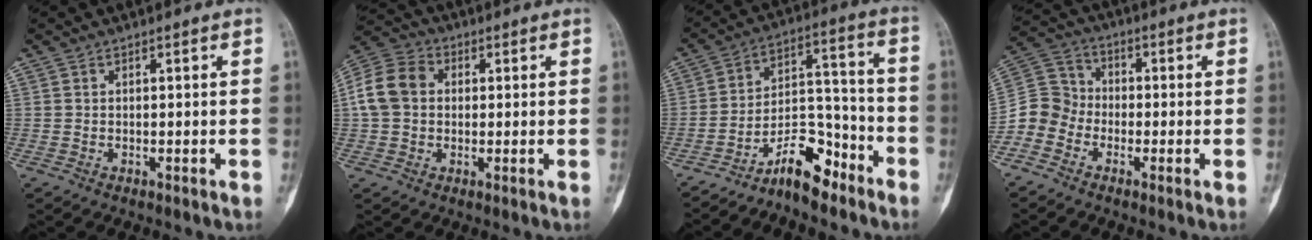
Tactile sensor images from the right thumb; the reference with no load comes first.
{"total": 9.2, "force": [0.9, 7.3, 5.5], "torque": [-0.105, 0.027, 0.008]}
{"total": 10.4, "force": [-8.0, 4.0, 5.4], "torque": [-0.079, 0.093, -0.147]}
{"total": 7.3, "force": [-3.8, 6.0, 2.0], "torque": [-0.024, 0.036, -0.090]}